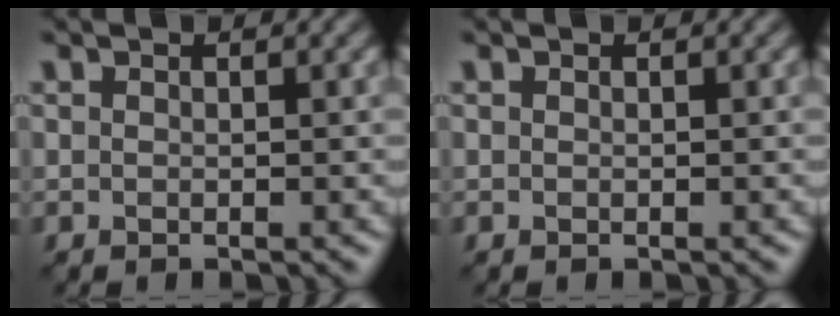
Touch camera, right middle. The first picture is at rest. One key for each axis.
{"total": 0.0}